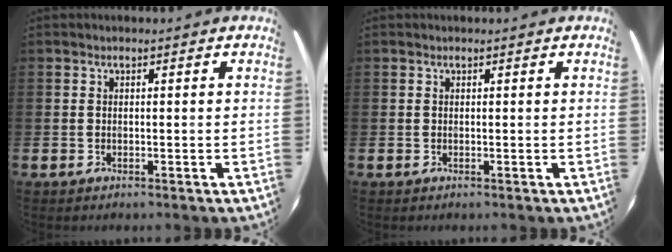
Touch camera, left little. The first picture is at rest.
{"total": 0.0}